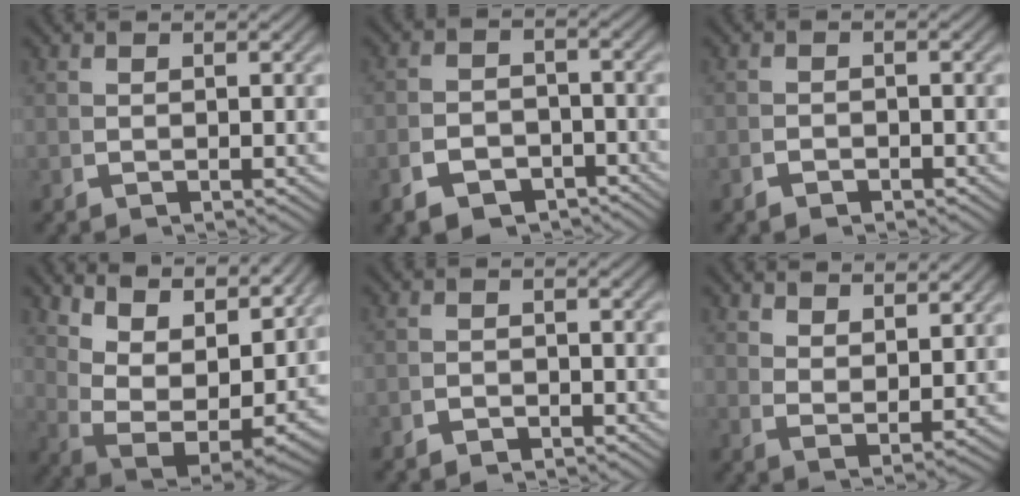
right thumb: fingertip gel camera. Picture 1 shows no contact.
{"total": 5.6, "force": [-3.7, 3.8, 1.9], "torque": [-0.022, -0.025, -0.052]}
{"total": 1.0, "force": [-1.0, 0.1, 0.0], "torque": [0.006, -0.002, -0.018]}
{"total": 12.5, "force": [2.0, 7.9, 9.5], "torque": [-0.198, -0.050, 0.053]}
{"total": 1.4, "force": [-1.4, 0.1, -0.1], "torque": [0.009, -0.004, -0.024]}
{"total": 3.3, "force": [2.7, 0.7, 1.8], "torque": [-0.026, -0.004, 0.058]}